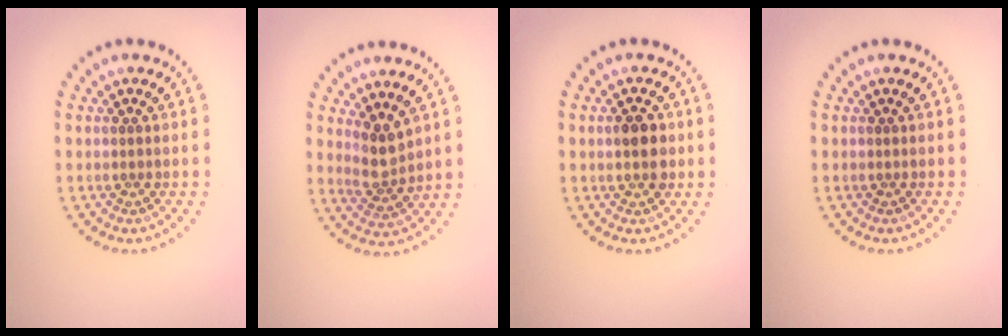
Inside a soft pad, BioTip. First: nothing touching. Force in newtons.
{"total": 2.6, "press": 2.3, "slide": 1.2}
{"total": 2.9, "press": 2.9, "slide": 0.2}
{"total": 0.0}